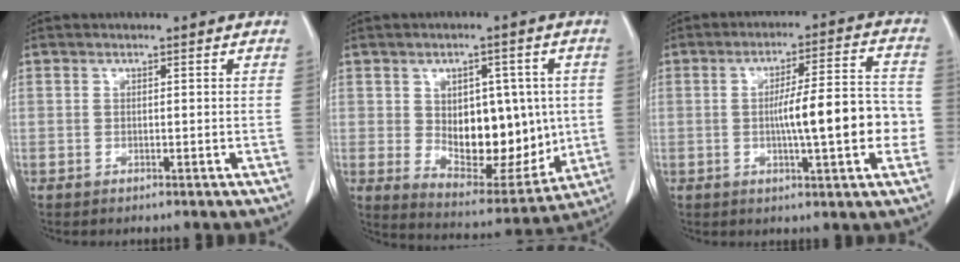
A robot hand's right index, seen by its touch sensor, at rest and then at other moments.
{"total": 15.3, "force": [0.5, 8.5, 12.7], "torque": [-0.181, -0.001, 0.033]}
{"total": 12.1, "force": [-1.8, 1.5, 11.9], "torque": [-0.180, 0.018, -0.026]}